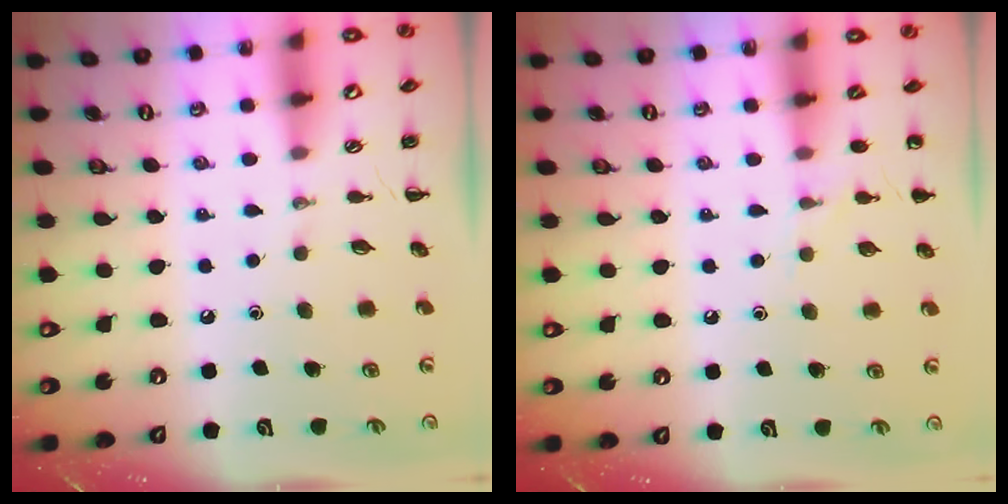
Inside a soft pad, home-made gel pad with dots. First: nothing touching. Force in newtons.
{"total": 5.5, "press": 5.2, "slide": 1.9}